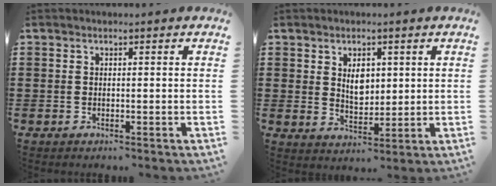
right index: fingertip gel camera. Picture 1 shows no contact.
{"total": 4.1, "force": [1.4, 2.7, 2.7], "torque": [-0.045, 0.002, 0.022]}